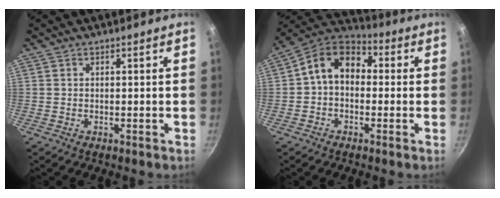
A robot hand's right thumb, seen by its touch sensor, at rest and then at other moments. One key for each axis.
{"total": 10.8, "fx": 0.6, "fy": 7.9, "fz": 7.4, "tx": -0.100, "ty": 0.038, "tz": -0.015}